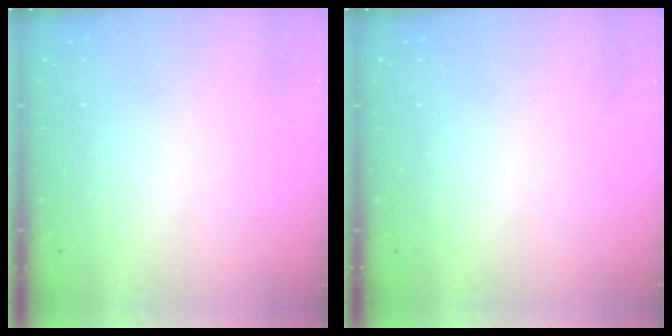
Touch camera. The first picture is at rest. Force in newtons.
{"total": 0.0}